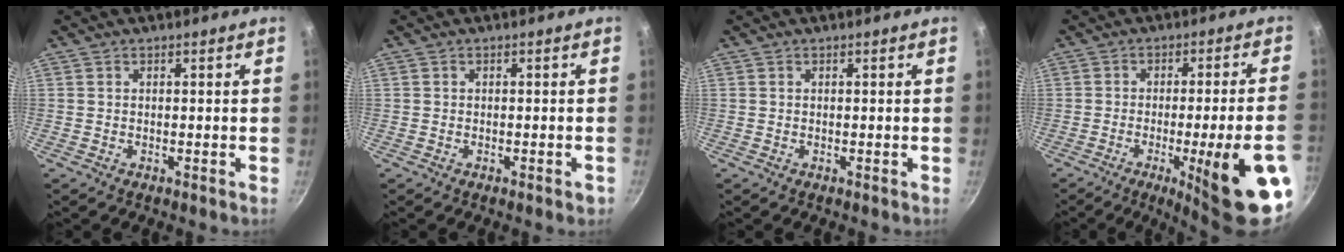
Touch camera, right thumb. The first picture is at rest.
{"total": 1.0, "force": [-0.5, 0.4, 0.7], "torque": [-0.004, 0.007, -0.007]}
{"total": 0.0}
{"total": 18.6, "force": [-6.9, 2.6, 17.1], "torque": [-0.212, 0.019, -0.086]}